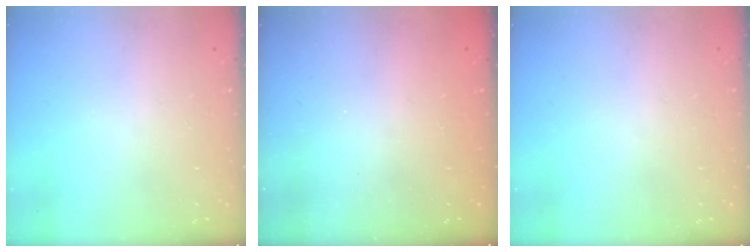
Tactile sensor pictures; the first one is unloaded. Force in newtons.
{"total": 2.4, "press": 2.3, "slide": 0.8}
{"total": 0.0}